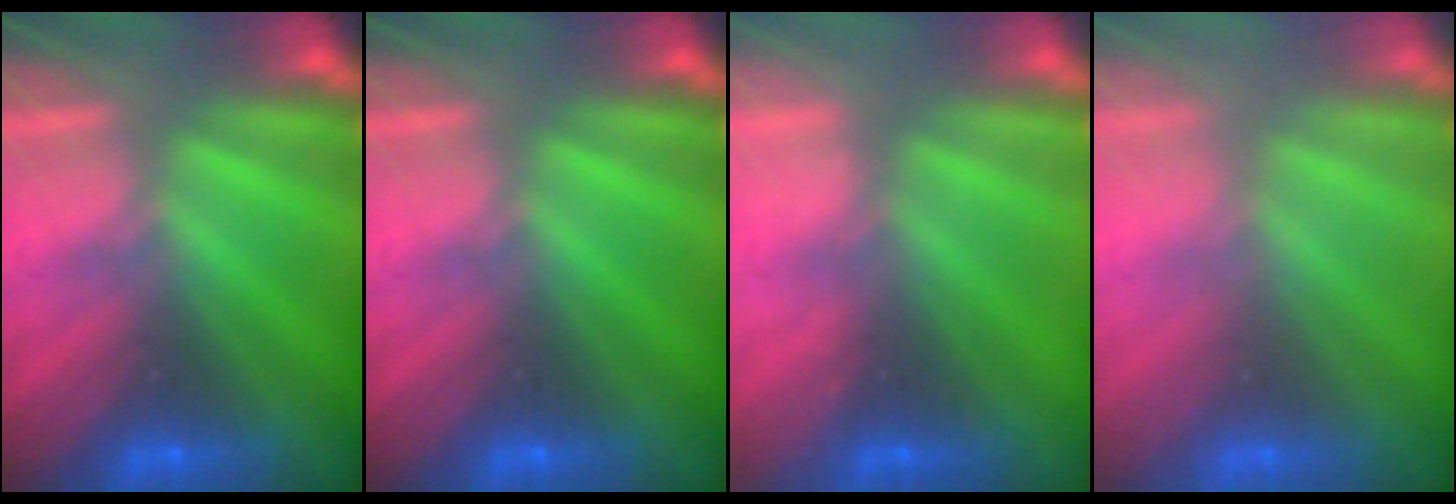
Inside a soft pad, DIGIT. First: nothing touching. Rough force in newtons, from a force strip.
{"total": 0.0}
{"total": 2.2}
{"total": 2.5}